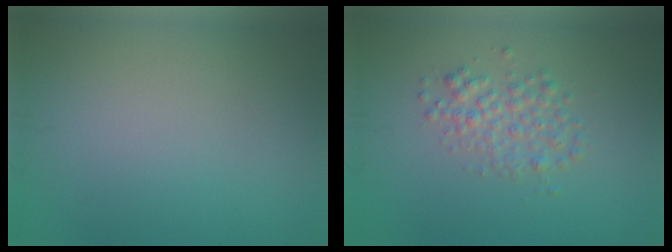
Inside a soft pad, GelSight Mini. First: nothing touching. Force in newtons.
{"total": 2.6, "press": 2.6, "slide": 0.0}